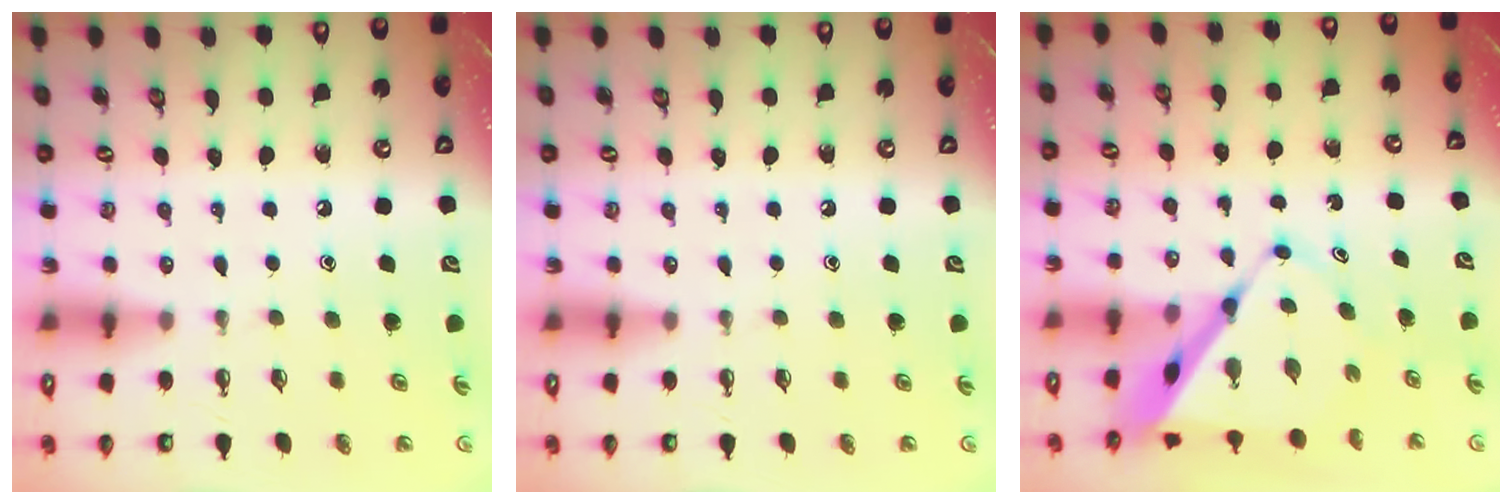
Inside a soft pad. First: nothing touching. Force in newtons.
{"total": 0.0}
{"total": 9.2, "press": 9.2, "slide": 0.9}